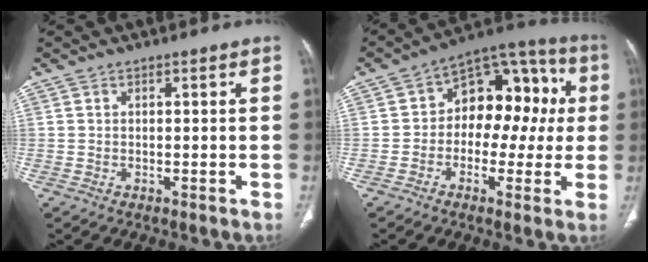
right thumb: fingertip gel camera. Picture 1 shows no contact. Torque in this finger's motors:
{"motor_torque": [-0.08, 0.84, 0.14, 0.24, 0.20]}